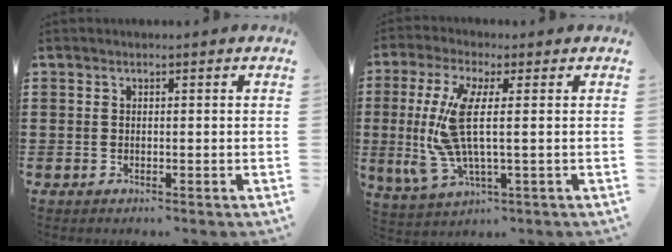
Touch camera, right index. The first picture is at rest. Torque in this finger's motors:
{"motor_torque": [2.14, 0.00, 1.06, 0.21]}